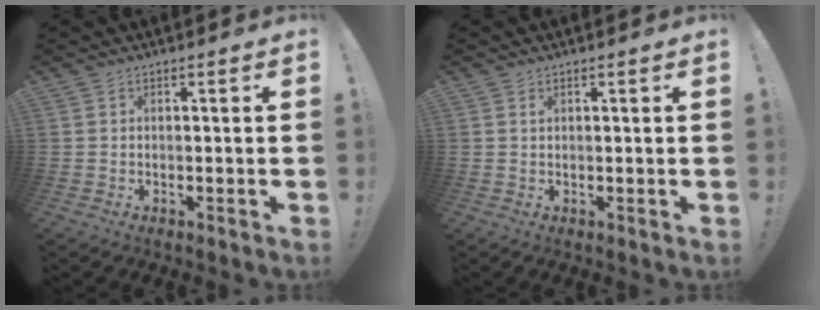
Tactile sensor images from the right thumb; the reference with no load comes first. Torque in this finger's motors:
{"motor_torque": [0.01, 0.04, -0.03, -0.09, 0.00]}